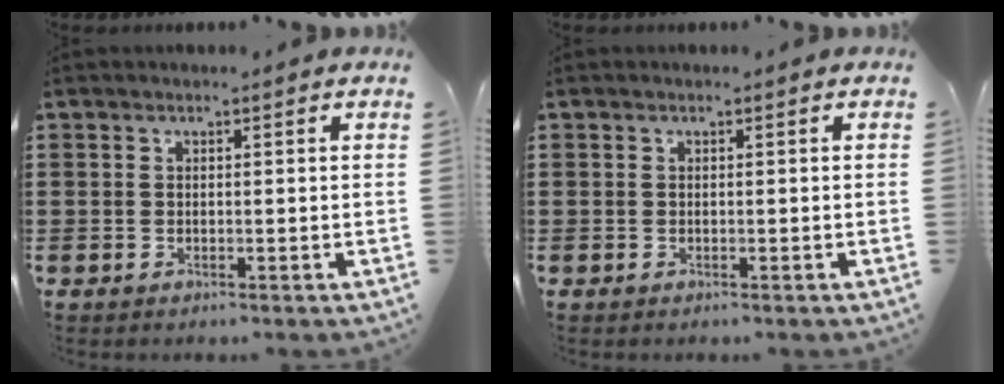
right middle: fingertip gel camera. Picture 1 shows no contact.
{"total": 0.0}